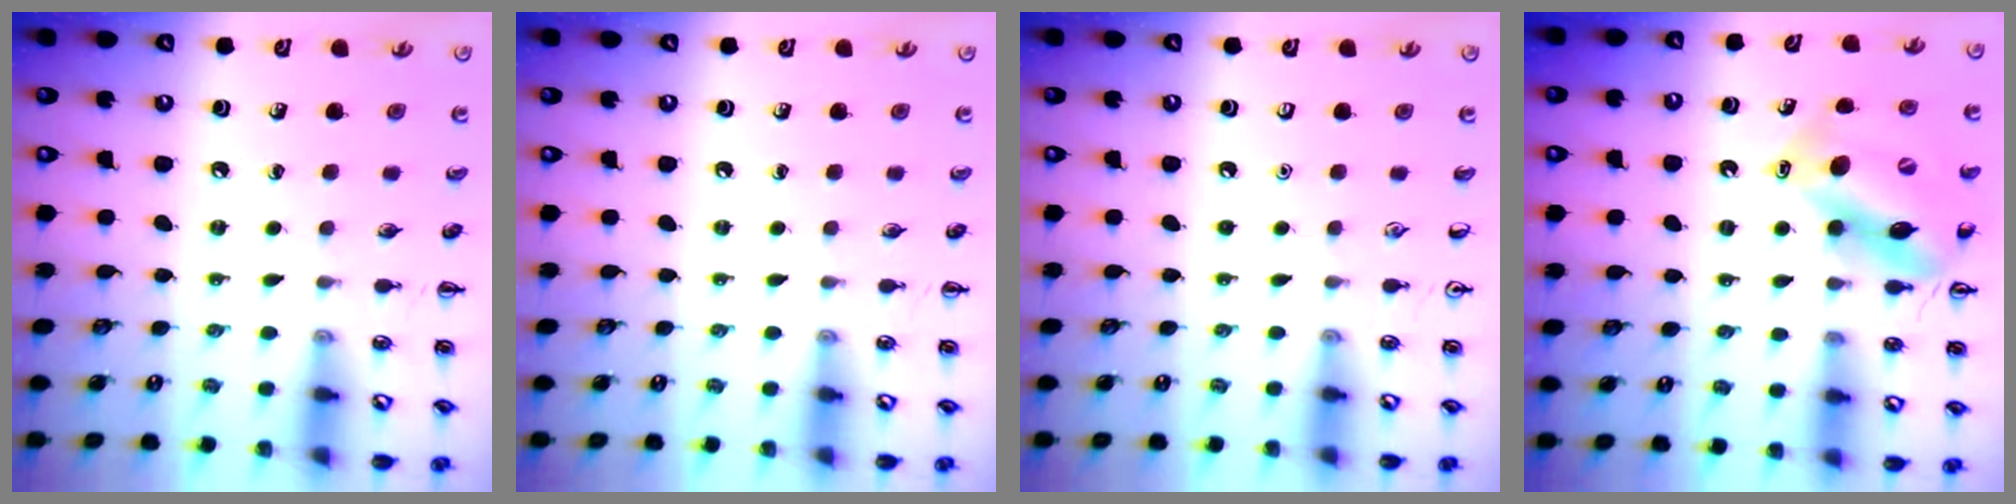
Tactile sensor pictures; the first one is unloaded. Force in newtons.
{"total": 0.0}
{"total": 0.0}
{"total": 13.4, "press": 12.9, "slide": 3.8}